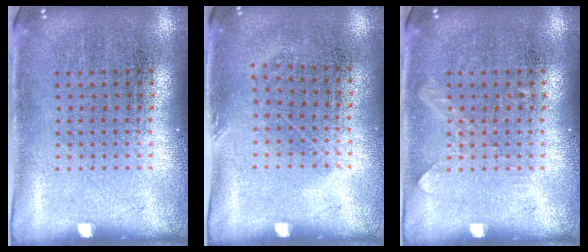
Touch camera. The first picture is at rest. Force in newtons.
{"total": 0.8, "press": 0.6, "slide": 0.5}
{"total": 0.8, "press": 0.8, "slide": 0.2}